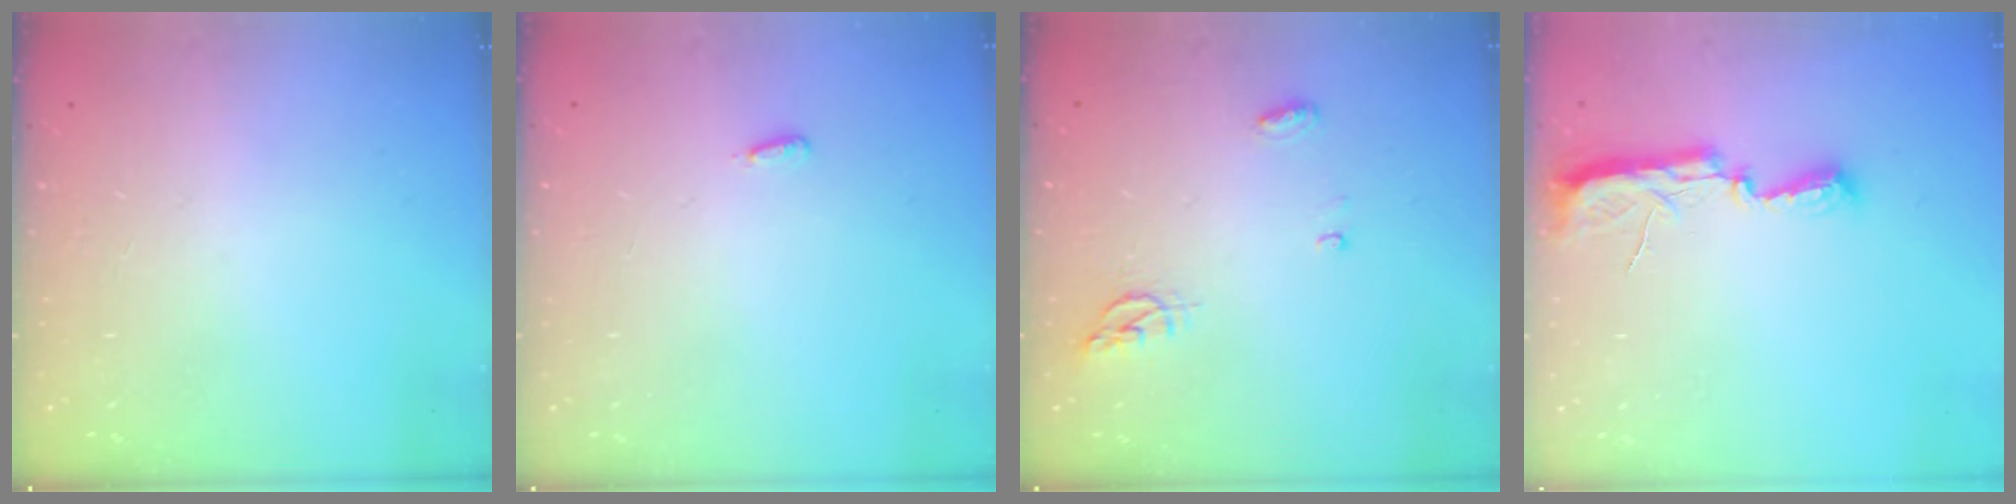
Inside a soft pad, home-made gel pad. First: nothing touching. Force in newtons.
{"total": 2.7, "press": 2.6, "slide": 0.9}
{"total": 4.9, "press": 4.9, "slide": 0.6}
{"total": 7.9, "press": 7.8, "slide": 0.8}